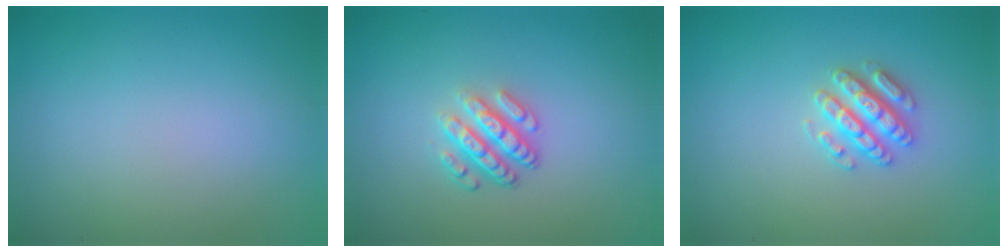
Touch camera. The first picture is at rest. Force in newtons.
{"total": 3.6, "press": 2.7, "slide": 2.4}
{"total": 2.9, "press": 2.8, "slide": 0.6}